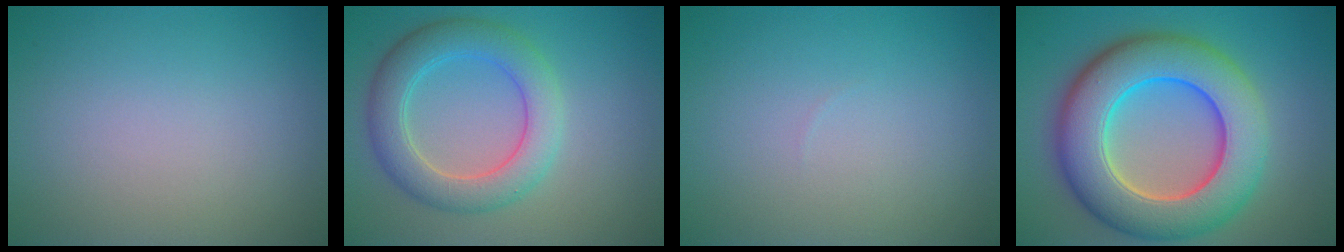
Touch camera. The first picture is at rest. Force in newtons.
{"total": 5.4, "press": 5.4, "slide": 0.2}
{"total": 0.0}
{"total": 11.6, "press": 11.6, "slide": 0.4}